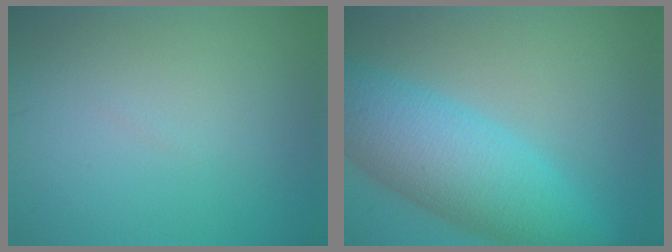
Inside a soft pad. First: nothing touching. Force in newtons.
{"total": 9.1, "press": 9.1, "slide": 0.1}